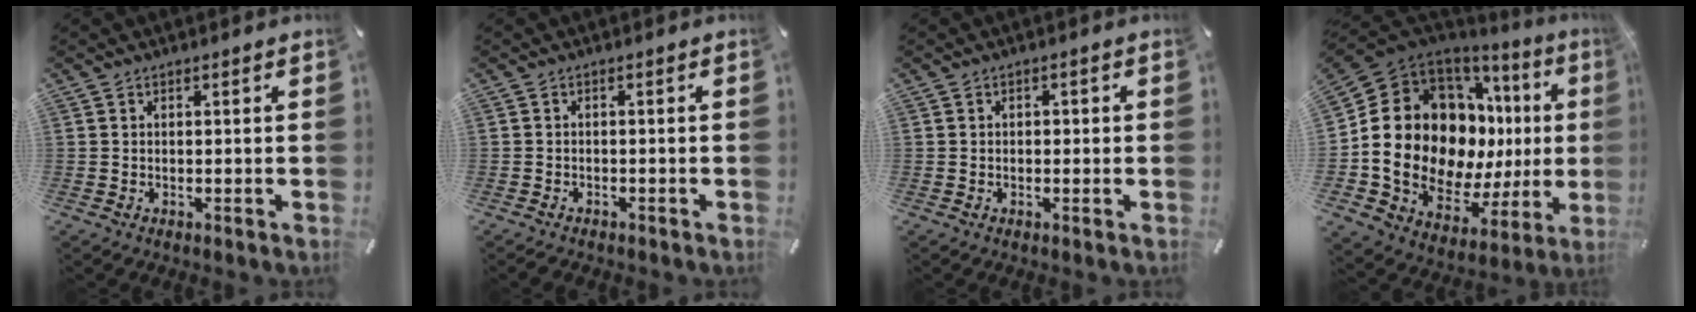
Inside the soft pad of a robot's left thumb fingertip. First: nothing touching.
{"total": 1.6, "force": [-1.4, 0.6, 0.3], "torque": [-0.007, 0.006, -0.030]}
{"total": 1.2, "force": [-0.5, 1.0, 0.5], "torque": [-0.010, 0.005, -0.012]}
{"total": 22.7, "force": [2.1, 15.8, 16.2], "torque": [-0.287, -0.054, 0.062]}